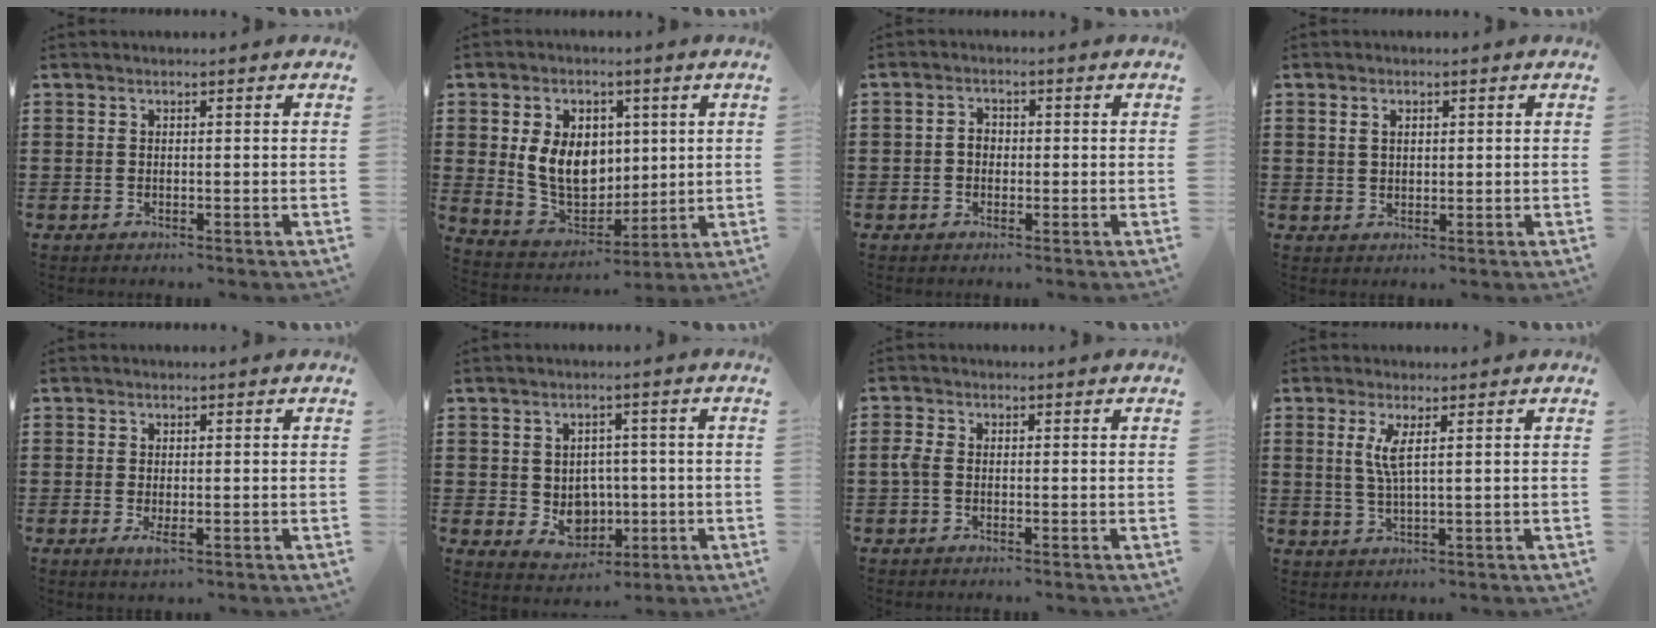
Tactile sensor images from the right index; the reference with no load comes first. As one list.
[{"total": 9.7, "force": [1.5, 7.5, 5.9], "torque": [-0.139, 0.010, 0.026]}, {"total": 2.1, "force": [-0.4, 1.6, 1.3], "torque": [-0.026, 0.006, -0.009]}, {"total": 1.7, "force": [0.7, 1.1, 1.1], "torque": [-0.026, 0.004, 0.012]}, {"total": 1.8, "force": [-0.3, 0.5, 1.8], "torque": [-0.040, -0.007, -0.006]}, {"total": 5.2, "force": [-0.9, 4.0, 3.1], "torque": [-0.049, -0.001, -0.017]}, {"total": 2.0, "force": [-0.6, 1.1, 1.5], "torque": [-0.045, -0.004, -0.016]}, {"total": 3.6, "force": [1.1, 0.3, 3.5], "torque": [-0.073, -0.002, 0.017]}]